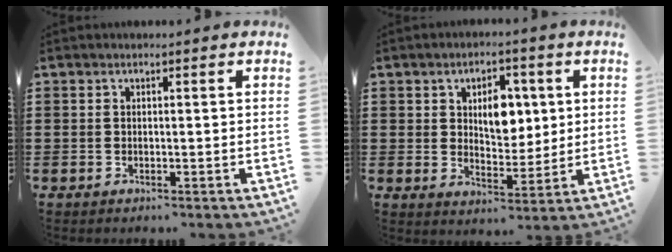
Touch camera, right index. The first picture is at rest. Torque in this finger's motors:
{"motor_torque": [0.97, -0.22, 0.45, 0.13]}